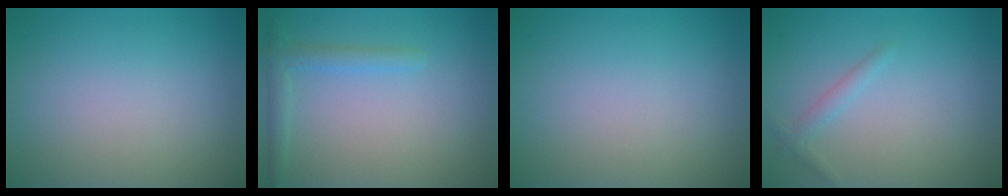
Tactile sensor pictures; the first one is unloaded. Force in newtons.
{"total": 1.9, "press": 1.8, "slide": 0.2}
{"total": 0.0}
{"total": 1.1, "press": 1.1, "slide": 0.0}